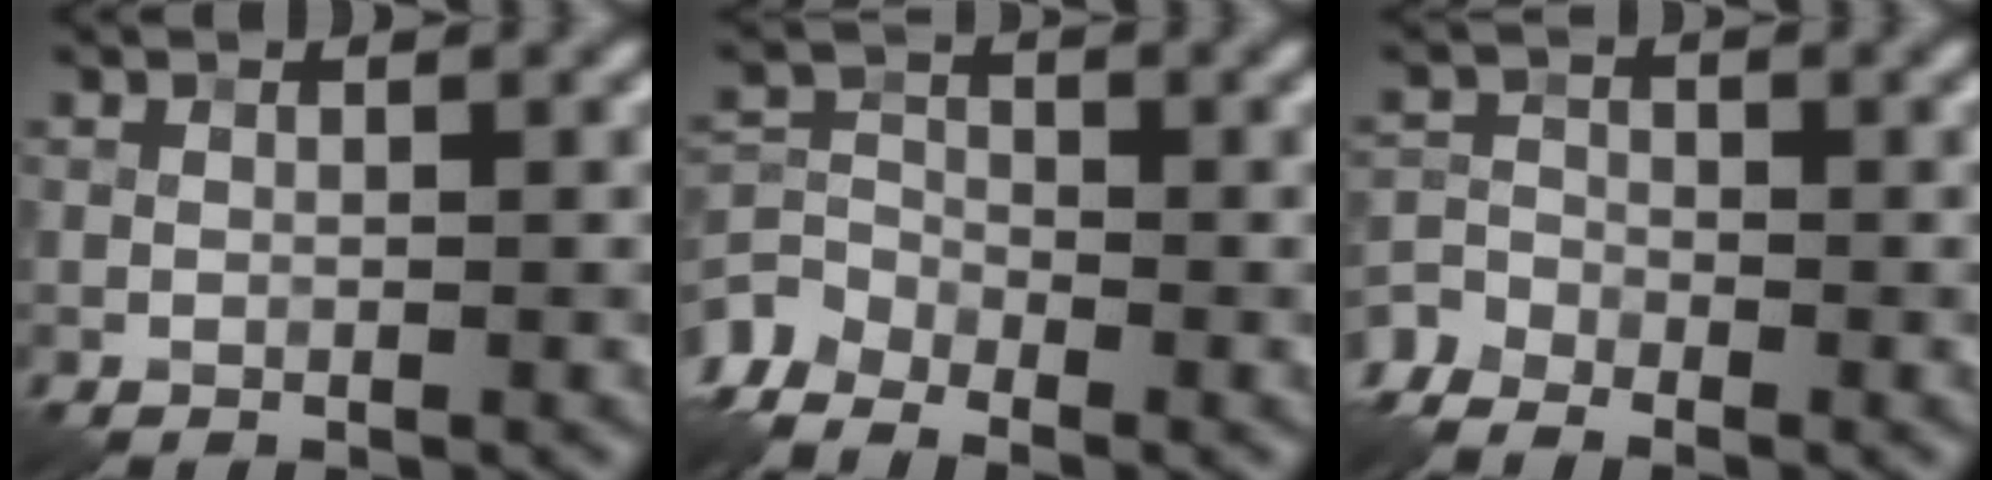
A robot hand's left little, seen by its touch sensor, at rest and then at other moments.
{"total": 5.3, "force": [-4.4, 2.5, 1.6], "torque": [-0.030, -0.012, -0.088]}
{"total": 4.0, "force": [-3.5, 1.7, 1.0], "torque": [-0.024, -0.015, -0.067]}